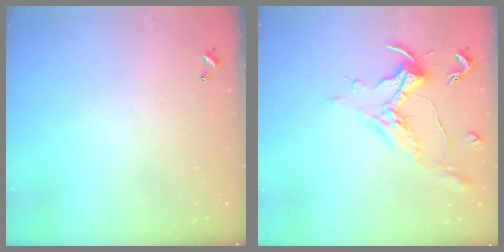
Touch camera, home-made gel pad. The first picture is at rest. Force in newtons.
{"total": 1.3, "press": 1.1, "slide": 0.6}